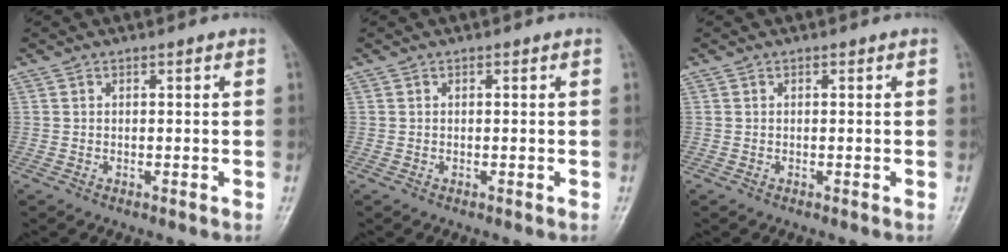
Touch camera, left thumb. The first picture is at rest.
{"total": 0.0}
{"total": 0.0}